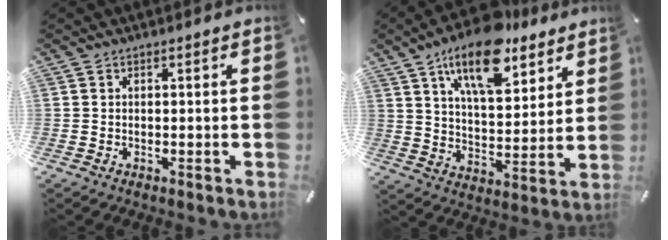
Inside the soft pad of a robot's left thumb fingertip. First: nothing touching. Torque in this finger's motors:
{"motor_torque": [1.46, 1.19, 1.60, -1.17, 0.39]}